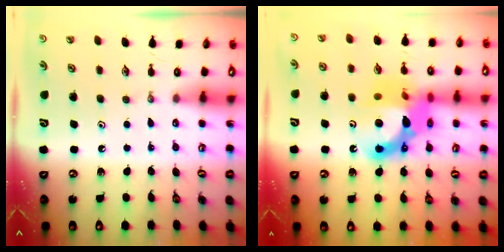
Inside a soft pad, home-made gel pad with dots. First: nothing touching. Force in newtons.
{"total": 17.3, "press": 17.2, "slide": 1.8}